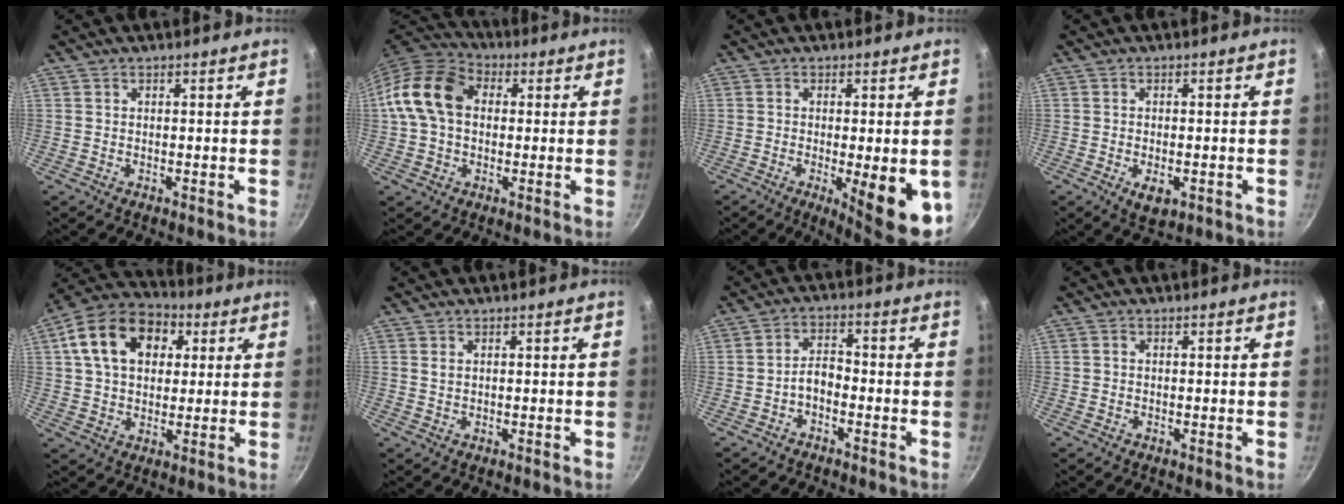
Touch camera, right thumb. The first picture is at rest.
{"total": 13.2, "force": [1.3, 9.8, 8.8], "torque": [-0.137, 0.025, 0.006]}
{"total": 12.0, "force": [-3.3, 3.1, 11.1], "torque": [-0.135, -0.009, -0.036]}
{"total": 4.2, "force": [-1.3, 2.2, 3.3], "torque": [-0.049, -0.005, -0.016]}
{"total": 17.0, "force": [4.9, 12.0, 10.9], "torque": [-0.170, 0.021, 0.069]}
{"total": 1.2, "force": [0.5, 0.8, 0.7], "torque": [-0.012, 0.001, 0.009]}
{"total": 3.8, "force": [-2.1, 2.0, 2.5], "torque": [-0.036, 0.031, -0.042]}
{"total": 0.5, "force": [-0.1, 0.5, 0.2], "torque": [-0.003, 0.002, -0.002]}